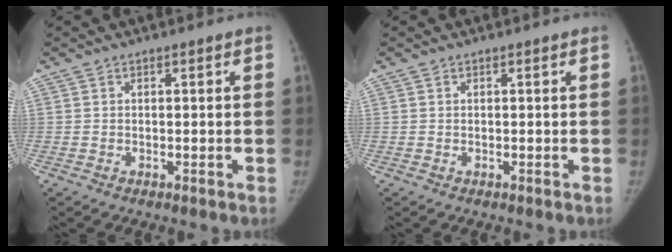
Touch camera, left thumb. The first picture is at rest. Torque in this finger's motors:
{"motor_torque": [0.11, 0.18, -0.14, -0.51, 0.03]}